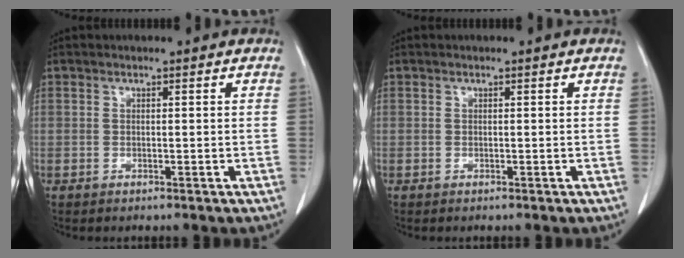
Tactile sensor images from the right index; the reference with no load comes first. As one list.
[{"total": 0.0}]